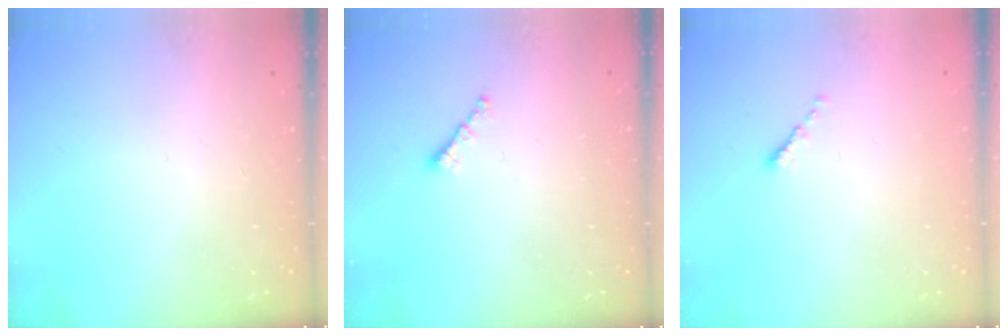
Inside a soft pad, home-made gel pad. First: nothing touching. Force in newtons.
{"total": 0.6, "press": 0.5, "slide": 0.4}
{"total": 0.6, "press": 0.5, "slide": 0.3}